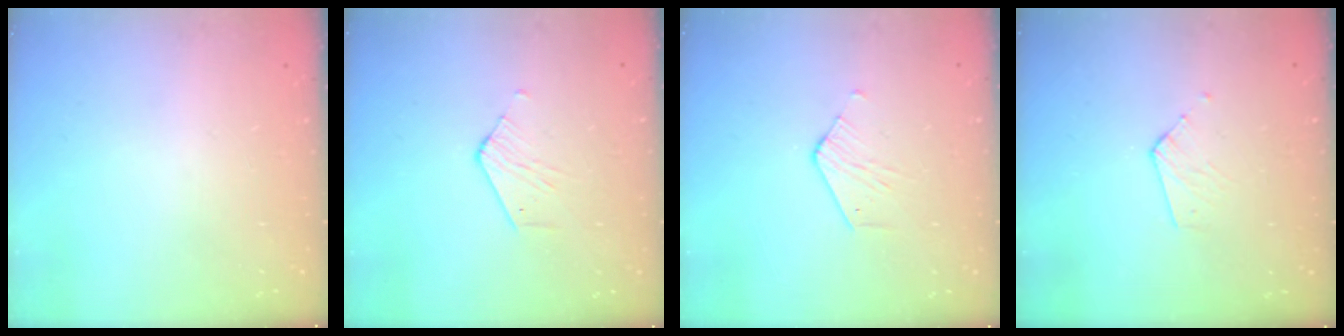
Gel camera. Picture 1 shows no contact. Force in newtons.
{"total": 2.4, "press": 2.4, "slide": 0.2}
{"total": 2.5, "press": 2.5, "slide": 0.2}
{"total": 3.4, "press": 3.4, "slide": 0.3}